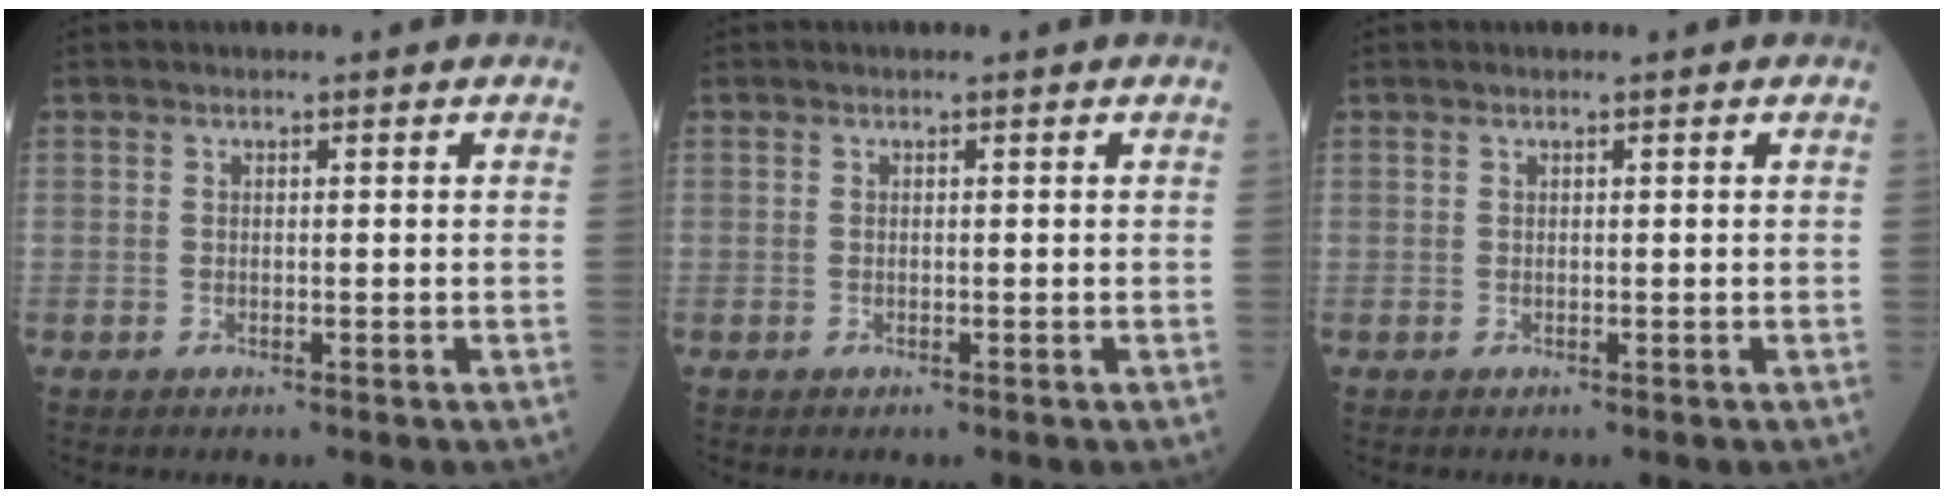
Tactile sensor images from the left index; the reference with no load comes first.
{"total": 0.0}
{"total": 0.0}